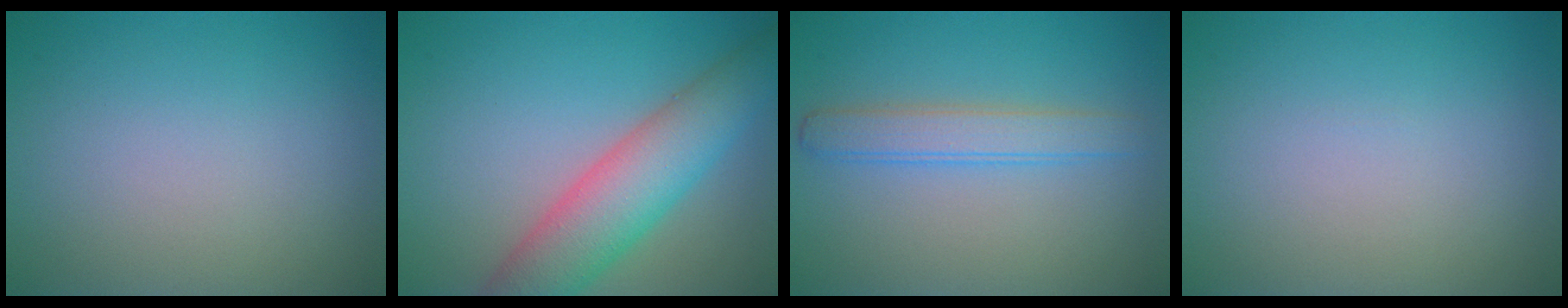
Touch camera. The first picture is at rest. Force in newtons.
{"total": 7.2, "press": 7.2, "slide": 0.3}
{"total": 2.9, "press": 2.9, "slide": 0.1}
{"total": 0.0}